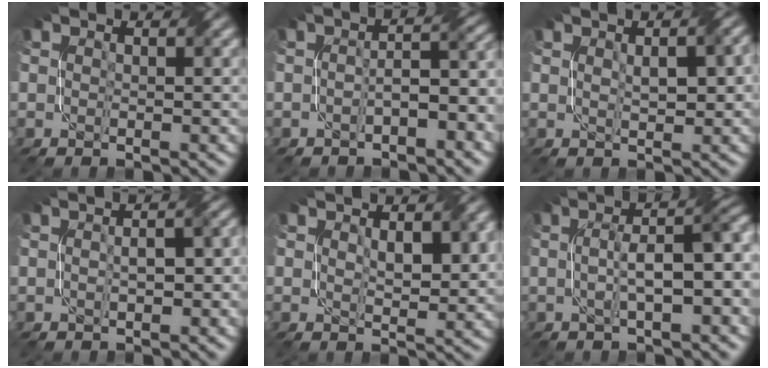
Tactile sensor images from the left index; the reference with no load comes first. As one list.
[{"total": 3.8, "force": [-1.5, 1.3, 3.3], "torque": [-0.052, 0.011, -0.027]}, {"total": 3.2, "force": [0.8, 1.1, 2.9], "torque": [-0.046, 0.006, 0.018]}, {"total": 3.7, "force": [-0.1, 1.8, 3.2], "torque": [-0.040, 0.009, -0.003]}, {"total": 3.2, "force": [0.9, 1.5, 2.6], "torque": [-0.047, -0.003, 0.022]}, {"total": 7.2, "force": [-0.3, 2.1, 6.9], "torque": [-0.098, 0.012, -0.002]}]